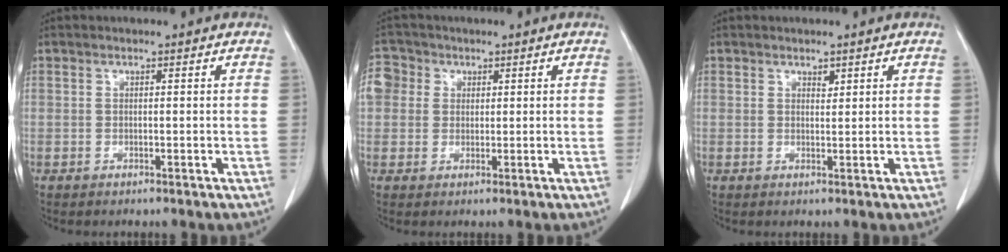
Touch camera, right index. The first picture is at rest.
{"total": 4.7, "force": [1.1, 4.5, 0.7], "torque": [-0.014, 0.014, 0.021]}
{"total": 0.9, "force": [0.7, 0.4, 0.5], "torque": [-0.005, -0.006, 0.011]}